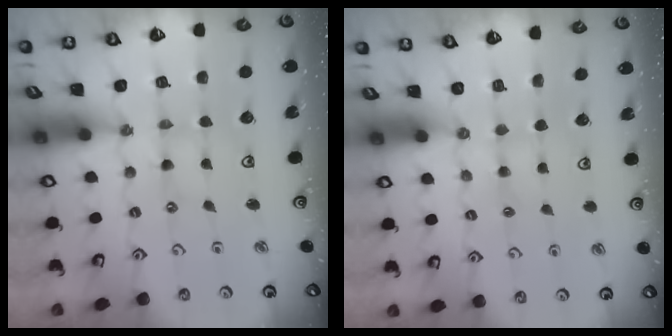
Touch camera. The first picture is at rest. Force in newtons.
{"total": 2.1, "press": 2.1, "slide": 0.4}